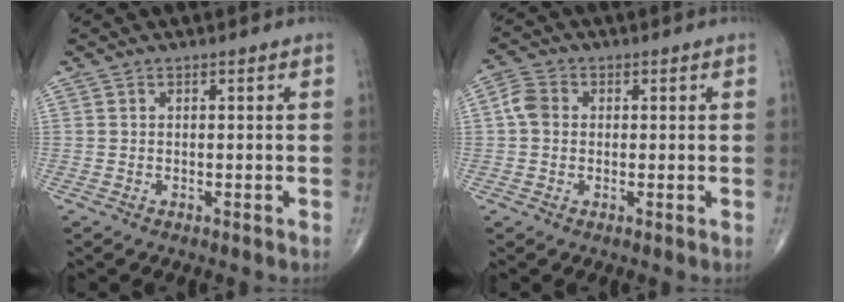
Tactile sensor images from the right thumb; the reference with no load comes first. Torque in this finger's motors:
{"motor_torque": [-0.34, 0.39, 0.15, 0.08, 0.08]}